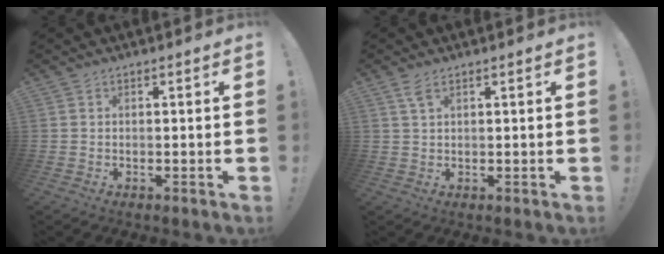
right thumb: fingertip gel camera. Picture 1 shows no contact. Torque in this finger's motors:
{"motor_torque": [0.00, -0.01, 0.06, 0.07, 0.00]}